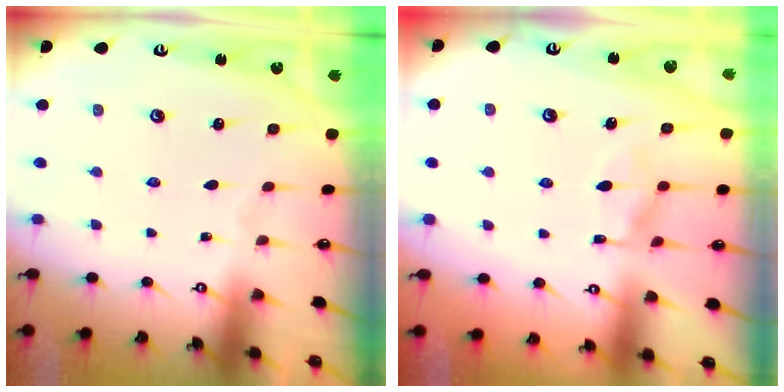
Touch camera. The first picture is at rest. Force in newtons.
{"total": 7.6, "press": 7.6, "slide": 0.9}